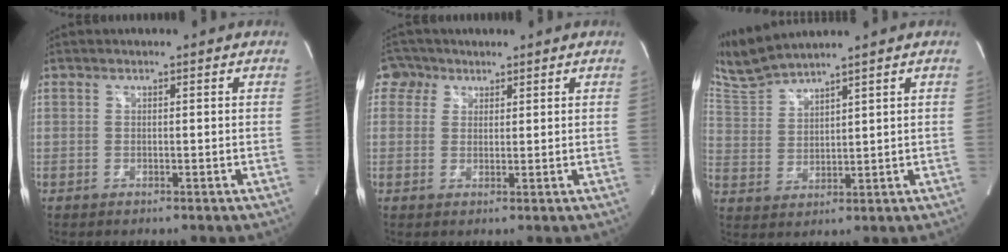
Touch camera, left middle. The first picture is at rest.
{"total": 3.6, "force": [2.0, 3.0, 0.2], "torque": [-0.005, 0.014, 0.032]}
{"total": 6.8, "force": [6.6, -0.8, 1.7], "torque": [-0.057, 0.007, 0.148]}